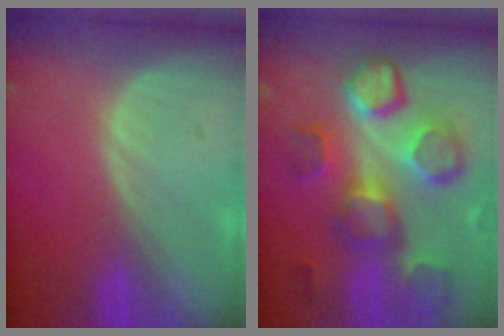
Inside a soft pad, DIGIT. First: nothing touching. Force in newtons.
{"total": 11.0, "press": 10.6, "slide": 2.7}